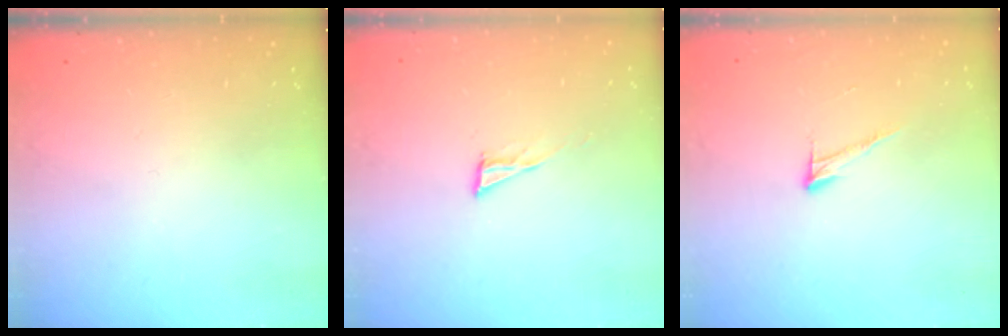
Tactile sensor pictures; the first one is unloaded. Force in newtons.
{"total": 5.7, "press": 5.5, "slide": 1.4}
{"total": 6.6, "press": 6.6, "slide": 0.3}